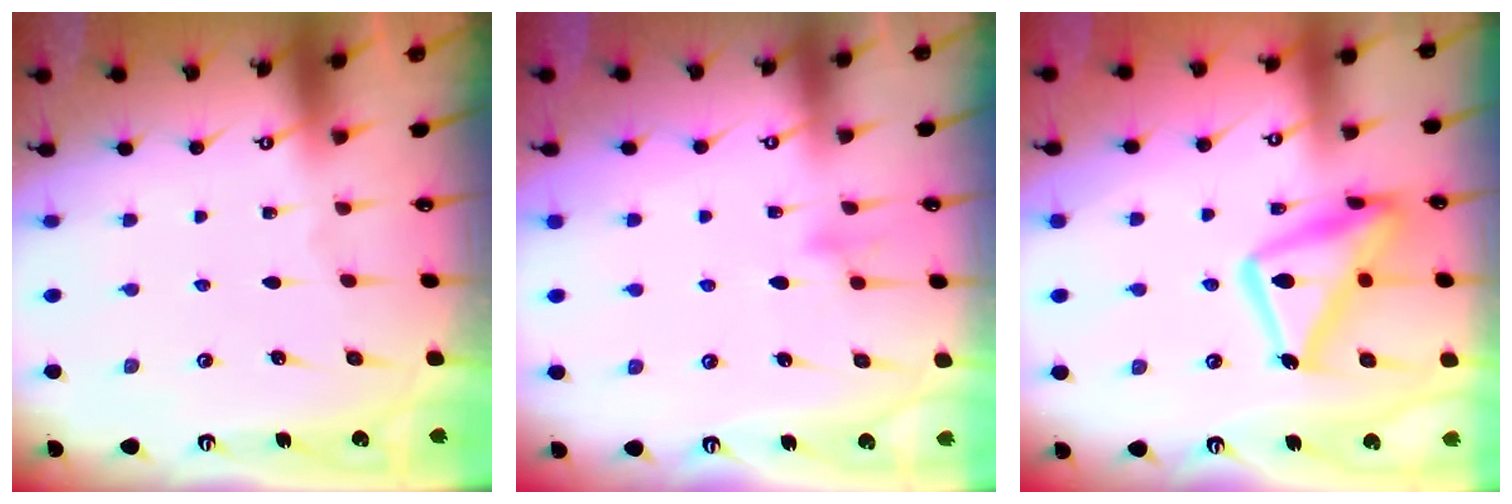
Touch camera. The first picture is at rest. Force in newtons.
{"total": 8.9, "press": 8.9, "slide": 0.8}
{"total": 17.4, "press": 17.3, "slide": 1.3}